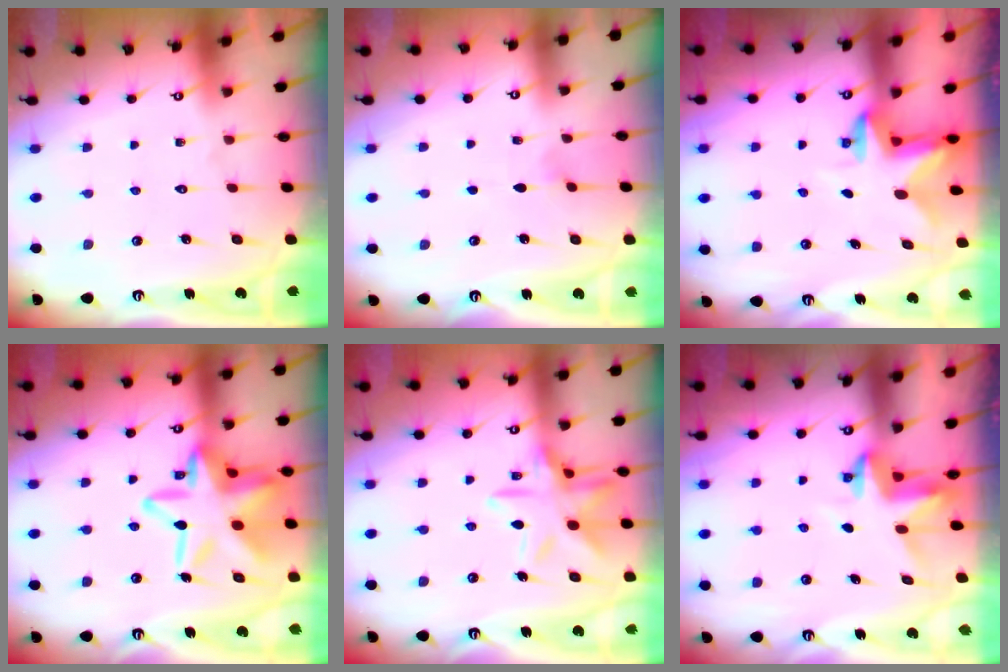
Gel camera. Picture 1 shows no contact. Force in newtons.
{"total": 4.1, "press": 3.7, "slide": 1.7}
{"total": 2.7, "press": 2.7, "slide": 0.5}
{"total": 21.5, "press": 21.4, "slide": 1.8}
{"total": 12.4, "press": 12.4, "slide": 0.4}
{"total": 3.8, "press": 3.8, "slide": 0.4}